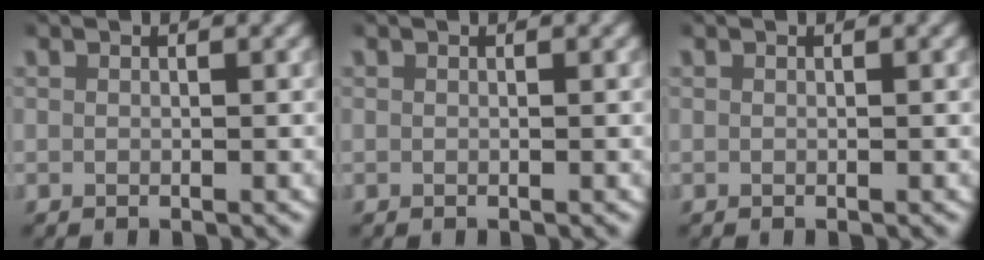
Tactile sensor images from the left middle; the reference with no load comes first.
{"total": 0.0}
{"total": 0.0}